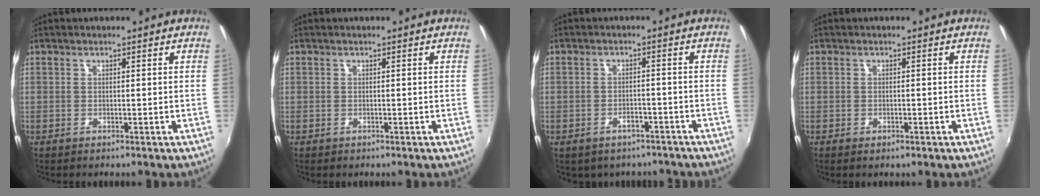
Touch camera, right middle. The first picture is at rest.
{"total": 0.0}
{"total": 7.0, "force": [-5.0, 4.3, 2.4], "torque": [-0.058, 0.004, -0.054]}
{"total": 1.1, "force": [-0.7, 0.6, 0.6], "torque": [-0.010, -0.005, -0.013]}